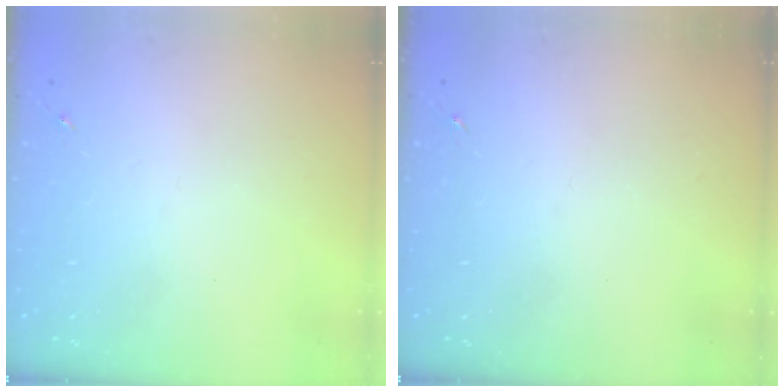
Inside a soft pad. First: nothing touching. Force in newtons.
{"total": 0.0}